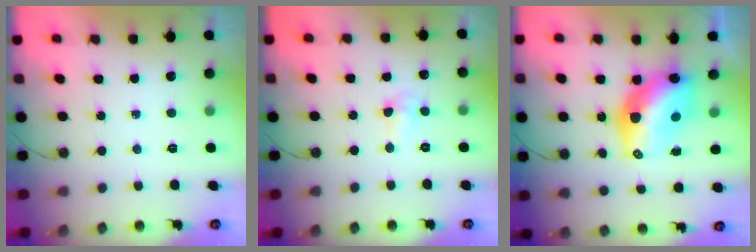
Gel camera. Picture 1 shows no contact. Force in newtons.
{"total": 5.0, "press": 3.7, "slide": 3.4}
{"total": 12.9, "press": 12.8, "slide": 1.0}